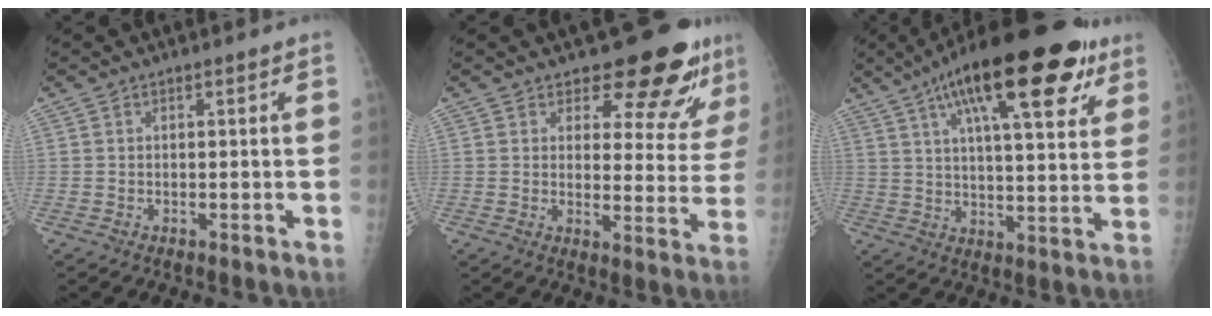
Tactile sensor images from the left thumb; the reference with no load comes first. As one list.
[{"total": 12.6, "force": [10.5, 4.5, 5.4], "torque": [-0.027, -0.082, 0.121]}, {"total": 23.0, "force": [12.2, 7.4, 18.1], "torque": [-0.259, -0.013, 0.182]}]